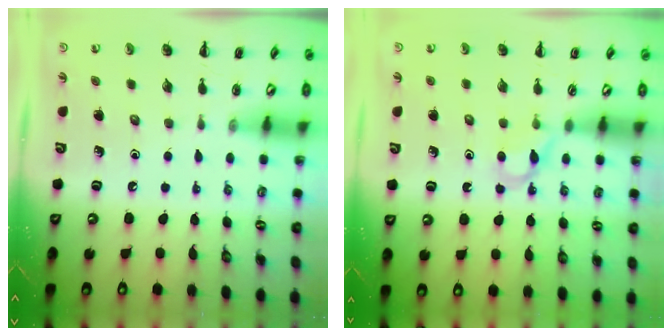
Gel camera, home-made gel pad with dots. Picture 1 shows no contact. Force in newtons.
{"total": 3.8, "press": 3.6, "slide": 1.4}